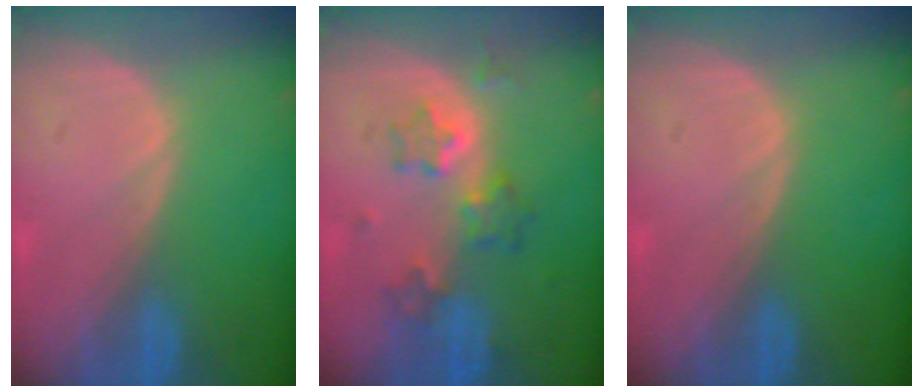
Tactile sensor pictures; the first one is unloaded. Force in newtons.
{"total": 6.0, "press": 5.8, "slide": 1.8}
{"total": 0.0}